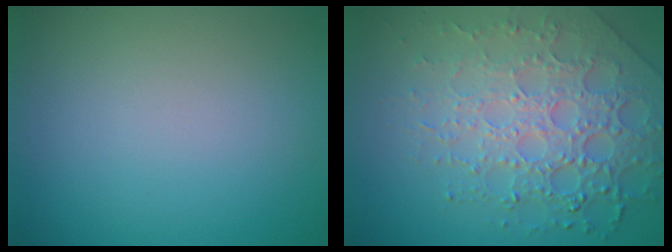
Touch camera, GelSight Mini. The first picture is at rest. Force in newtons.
{"total": 8.0, "press": 5.6, "slide": 5.8}